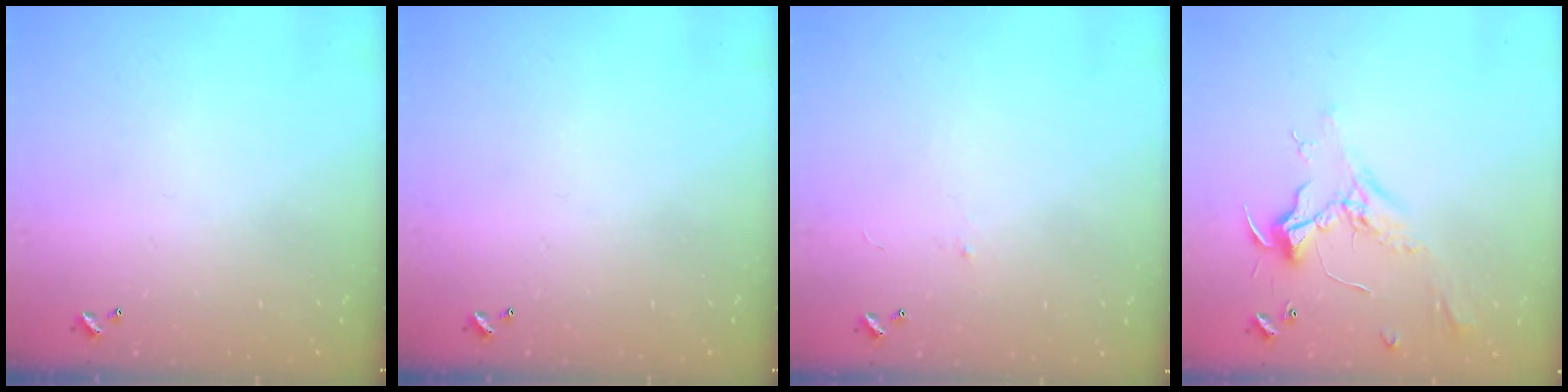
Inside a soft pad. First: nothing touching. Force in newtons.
{"total": 0.0}
{"total": 0.6, "press": 0.0, "slide": 0.6}
{"total": 2.4, "press": 2.3, "slide": 0.8}